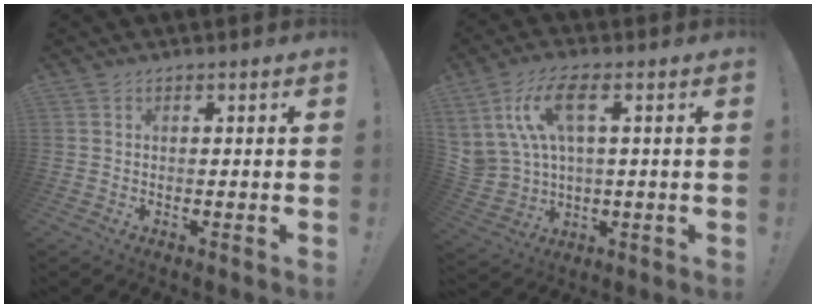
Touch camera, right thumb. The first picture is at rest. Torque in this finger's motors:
{"motor_torque": [0.29, 0.31, 0.55, 0.37, 0.11]}